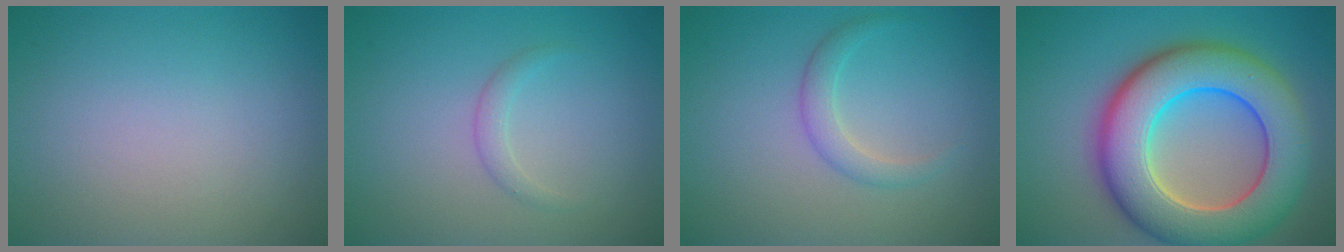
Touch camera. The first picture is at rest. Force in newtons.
{"total": 1.2, "press": 1.2, "slide": 0.0}
{"total": 1.9, "press": 1.9, "slide": 0.0}
{"total": 11.8, "press": 11.8, "slide": 0.8}